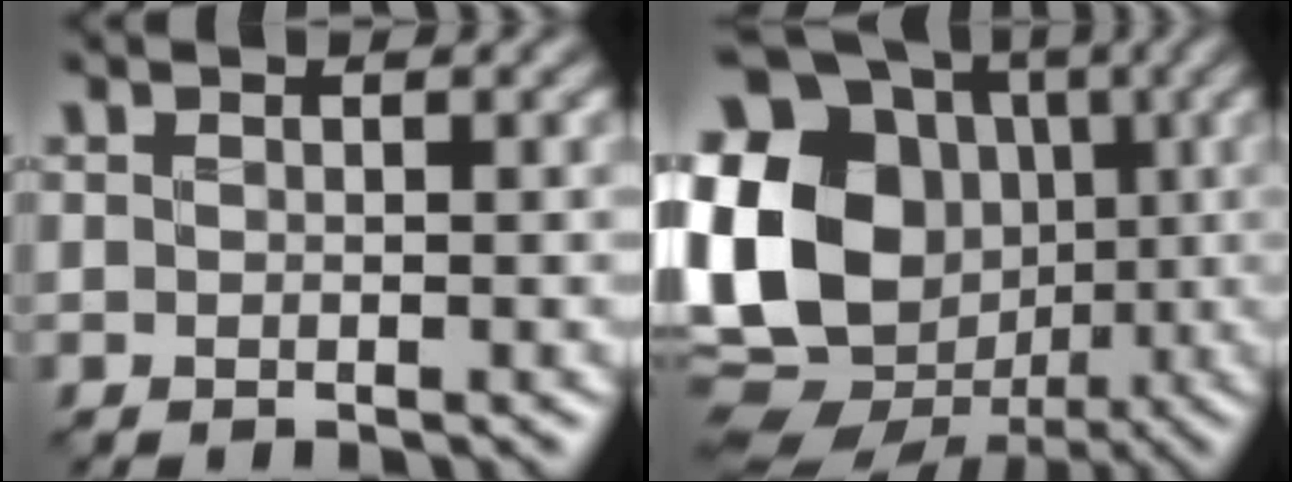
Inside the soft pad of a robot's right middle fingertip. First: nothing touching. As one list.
[{"total": 20.2, "force": [-0.8, 17.5, 10.0], "torque": [-0.215, 0.021, -0.067]}]